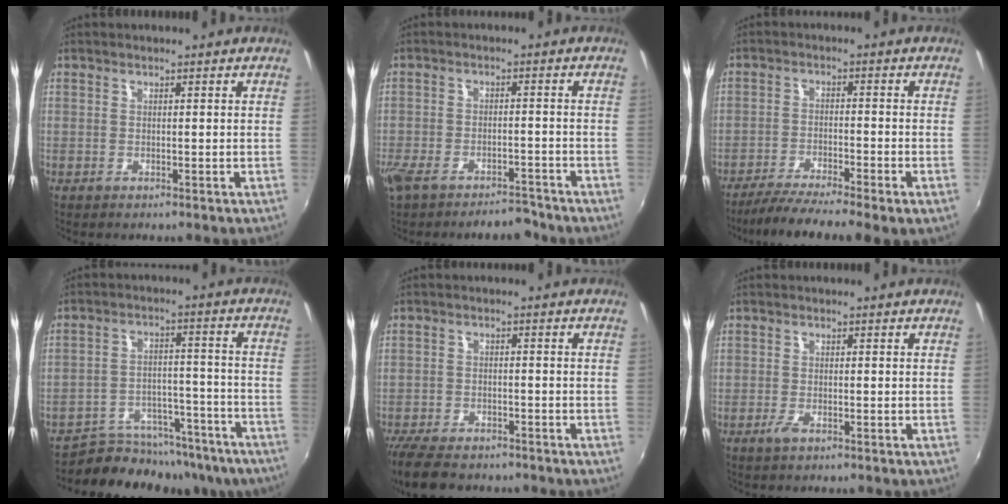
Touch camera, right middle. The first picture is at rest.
{"total": 8.8, "force": [-7.3, 3.2, 3.7], "torque": [-0.094, -0.006, -0.113]}
{"total": 9.9, "force": [-7.6, 0.0, 6.3], "torque": [-0.123, -0.025, -0.127]}
{"total": 17.3, "force": [-15.1, 6.2, 5.8], "torque": [-0.103, 0.006, -0.202]}
{"total": 9.0, "force": [-7.4, 3.2, 3.8], "torque": [-0.100, -0.021, -0.127]}
{"total": 1.6, "force": [-0.9, 0.4, 1.2], "torque": [-0.026, -0.005, -0.018]}